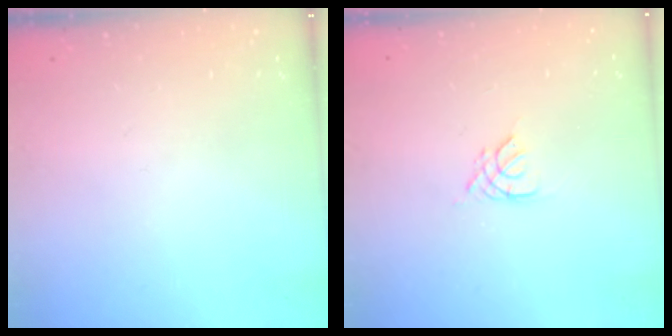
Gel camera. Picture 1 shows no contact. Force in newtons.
{"total": 2.8, "press": 2.7, "slide": 0.5}